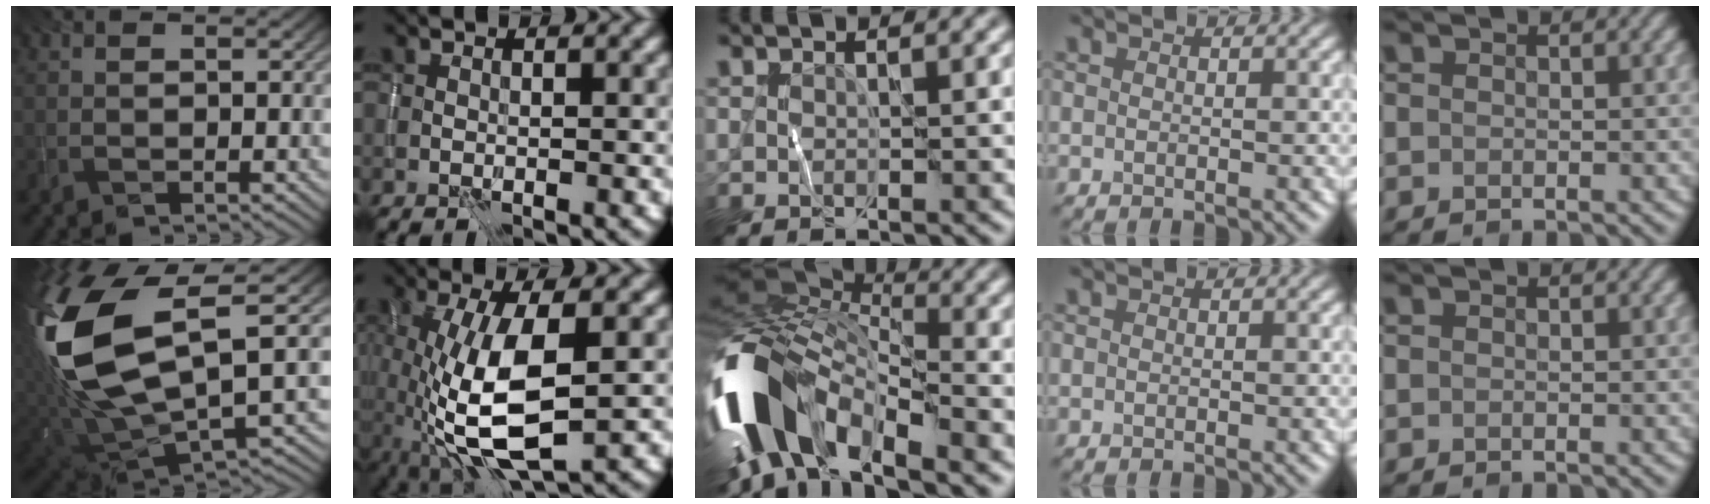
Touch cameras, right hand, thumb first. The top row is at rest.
{"thumb": {"total": 17.7, "force": [3.5, 7.7, 15.6], "torque": [-0.381, -0.005, 0.071]}, "index": {"total": 9.0, "force": [-1.8, 3.2, 8.2], "torque": [-0.183, -0.008, -0.035]}, "middle": {"total": 12.4, "force": [-5.2, 6.1, 9.5], "torque": [-0.187, 0.001, -0.105]}}